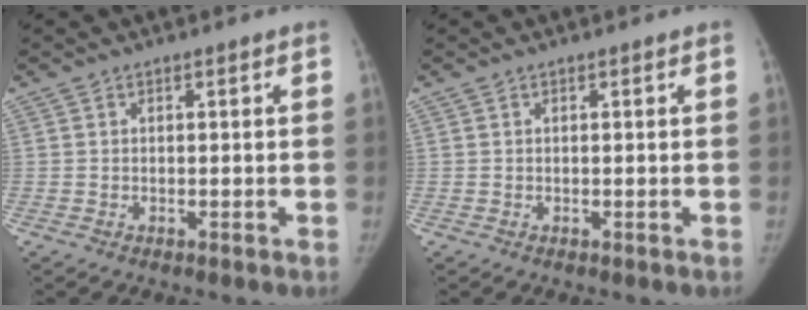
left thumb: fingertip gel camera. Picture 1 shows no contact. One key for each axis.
{"total": 0.0}